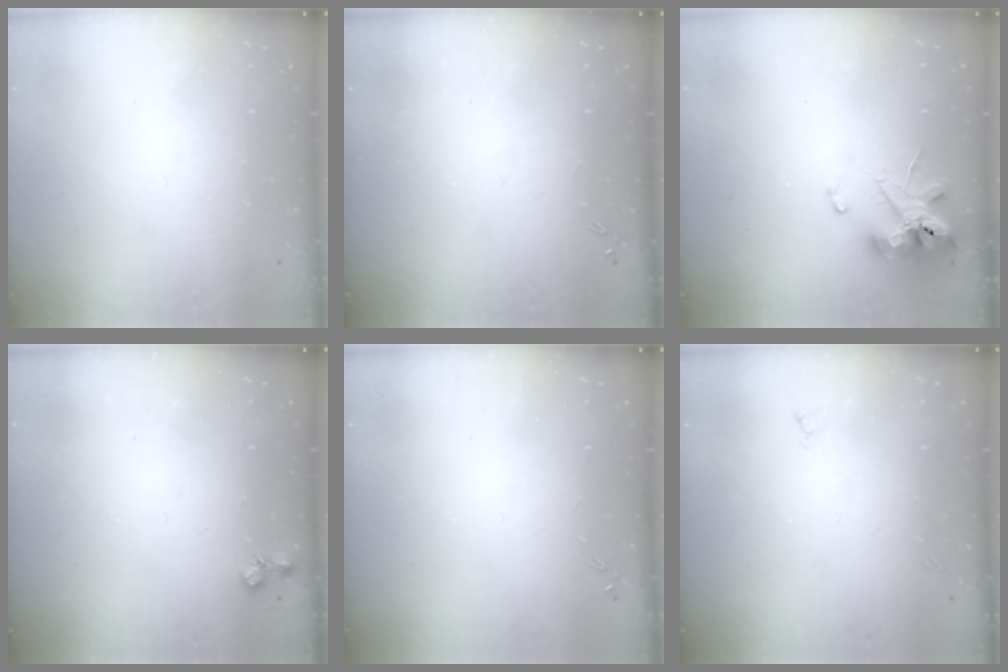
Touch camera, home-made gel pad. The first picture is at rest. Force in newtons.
{"total": 0.0}
{"total": 12.2, "press": 12.1, "slide": 1.8}
{"total": 5.4, "press": 5.4, "slide": 0.7}
{"total": 0.0}
{"total": 2.5, "press": 2.4, "slide": 0.6}